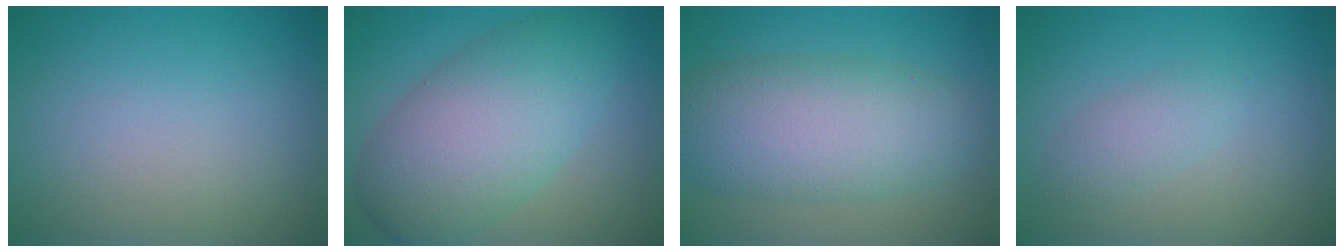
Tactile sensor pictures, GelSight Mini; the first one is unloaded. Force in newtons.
{"total": 8.6, "press": 8.6, "slide": 0.1}
{"total": 7.7, "press": 7.7, "slide": 0.2}
{"total": 1.8, "press": 1.8, "slide": 0.1}